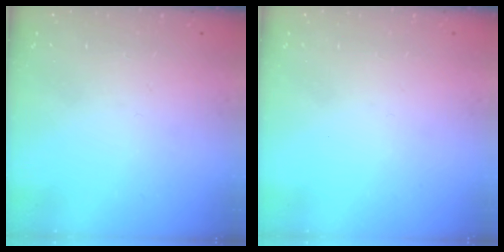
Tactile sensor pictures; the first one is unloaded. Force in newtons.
{"total": 0.0}